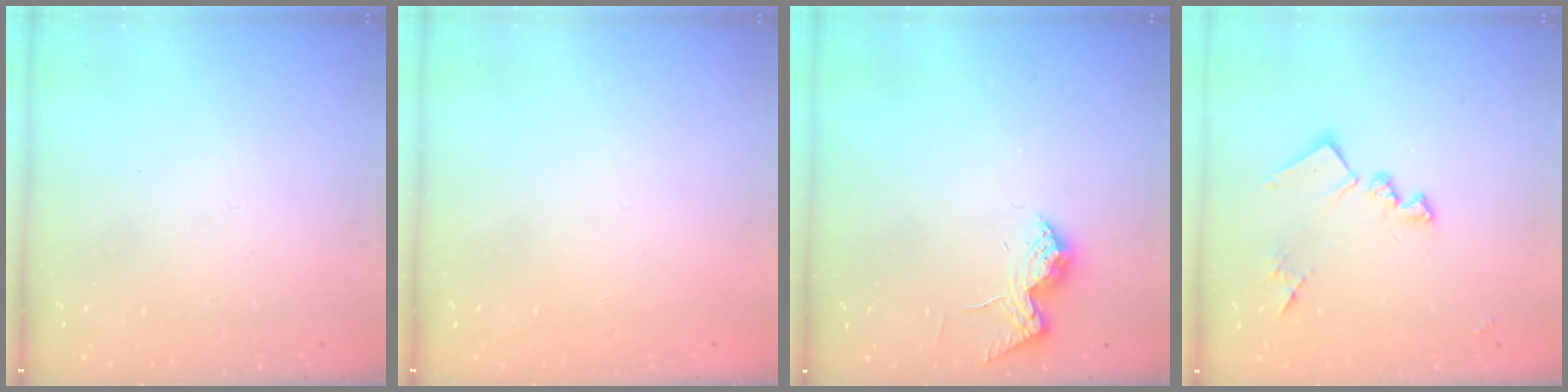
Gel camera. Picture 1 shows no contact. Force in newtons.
{"total": 1.1, "press": 1.0, "slide": 0.1}
{"total": 12.6, "press": 12.6, "slide": 0.5}
{"total": 12.6, "press": 12.6, "slide": 0.5}